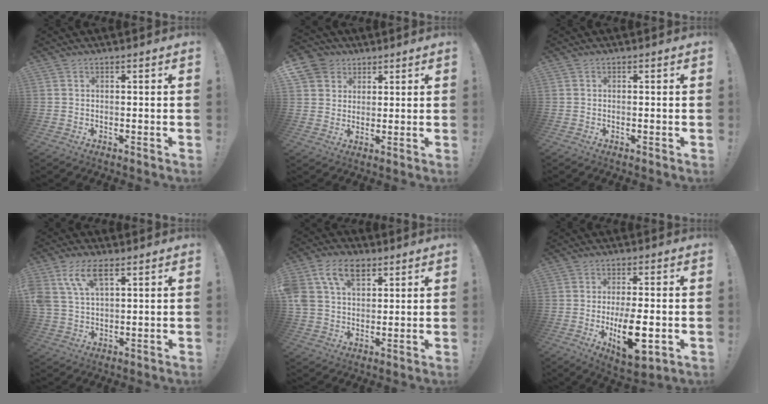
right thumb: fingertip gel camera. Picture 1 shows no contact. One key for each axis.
{"total": 7.2, "fx": 3.5, "fy": 6.2, "fz": 1.4, "tx": -0.020, "ty": -0.023, "tz": 0.070}
{"total": 0.0}
{"total": 10.5, "fx": 5.2, "fy": 5.4, "fz": 7.4, "tx": -0.160, "ty": -0.006, "tz": 0.101}
{"total": 13.5, "fx": 6.4, "fy": 9.1, "fz": 7.7, "tx": -0.143, "ty": -0.014, "tz": 0.126}
{"total": 12.6, "fx": -2.5, "fy": 4.7, "fz": 11.4, "tx": -0.190, "ty": -0.008, "tz": -0.038}